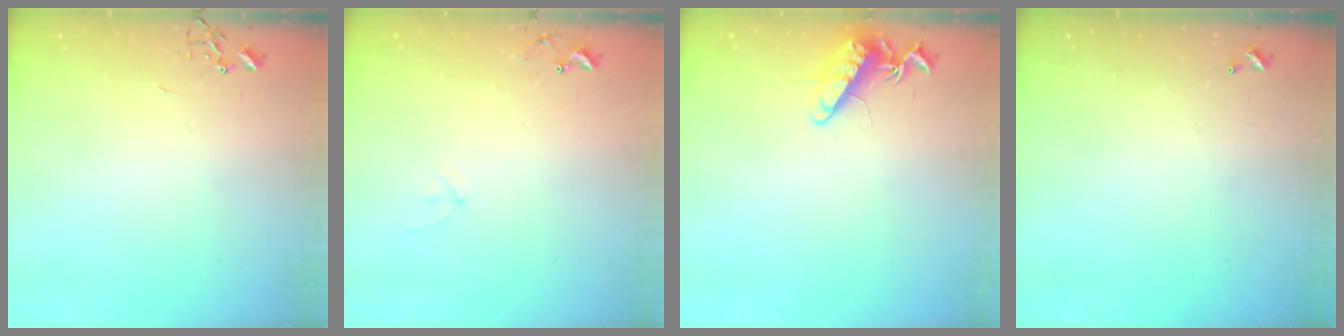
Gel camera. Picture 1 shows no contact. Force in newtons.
{"total": 7.8, "press": 7.7, "slide": 0.5}
{"total": 11.9, "press": 11.8, "slide": 1.3}
{"total": 0.0}